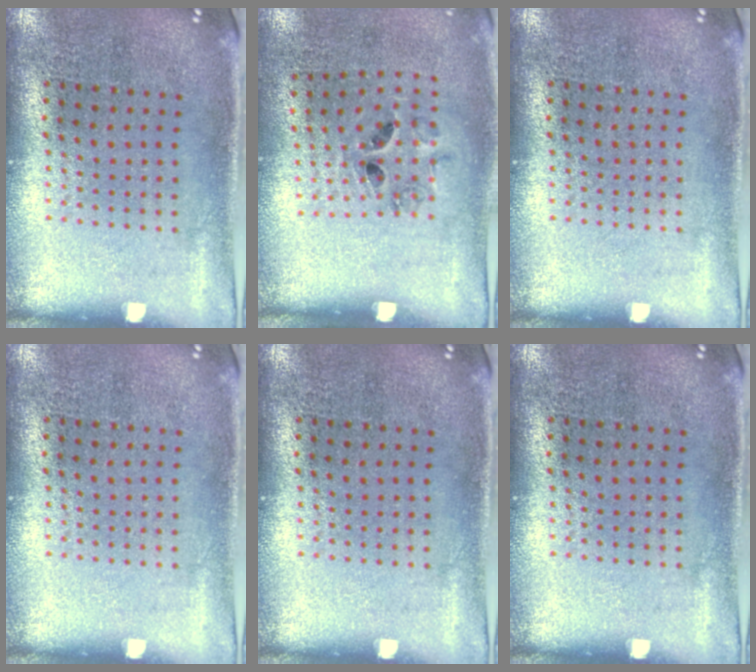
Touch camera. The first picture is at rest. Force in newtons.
{"total": 1.4, "press": 0.8, "slide": 1.1}
{"total": 0.0}
{"total": 0.0}
{"total": 0.0}
{"total": 0.0}